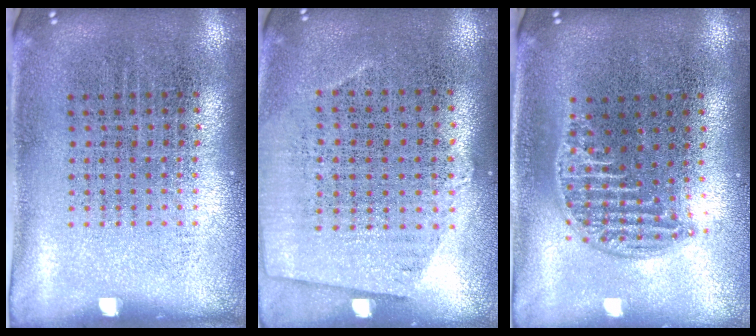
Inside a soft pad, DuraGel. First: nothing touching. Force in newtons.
{"total": 0.7, "press": 0.4, "slide": 0.5}
{"total": 1.2, "press": 1.1, "slide": 0.5}